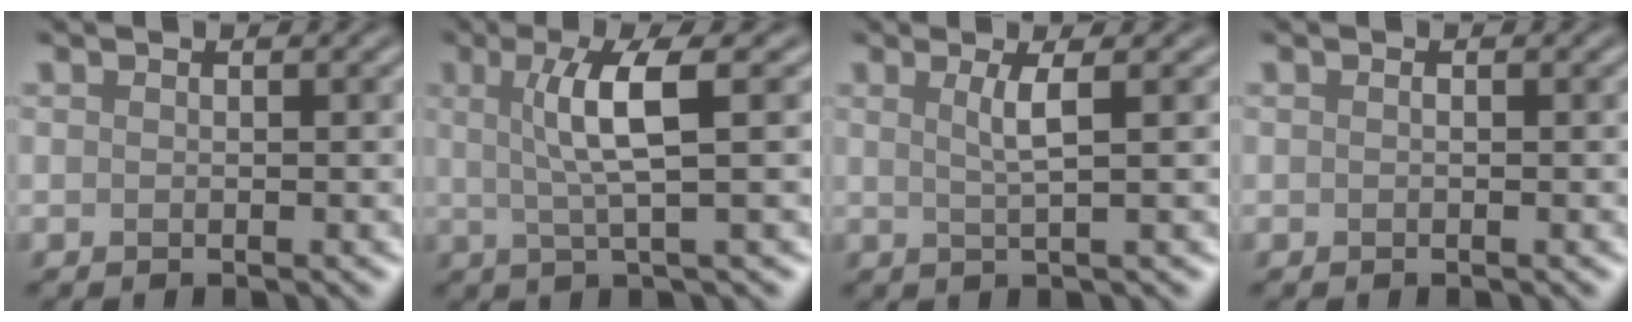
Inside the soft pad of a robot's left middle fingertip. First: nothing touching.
{"total": 4.9, "force": [1.0, 0.8, 4.7], "torque": [-0.087, 0.003, 0.019]}
{"total": 2.4, "force": [0.7, 0.5, 2.3], "torque": [-0.040, 0.000, 0.008]}
{"total": 0.0}